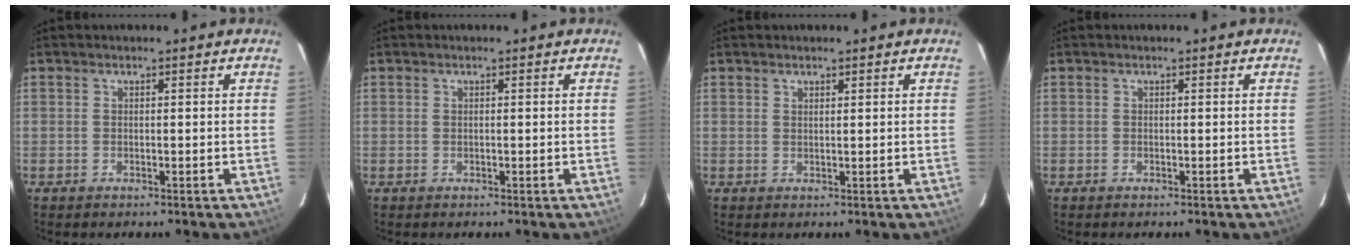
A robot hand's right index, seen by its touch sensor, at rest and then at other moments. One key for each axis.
{"total": 0.0}
{"total": 0.7, "fx": 0.6, "fy": 0.1, "fz": 0.2, "tx": -0.004, "ty": 0.000, "tz": 0.012}
{"total": 0.0}